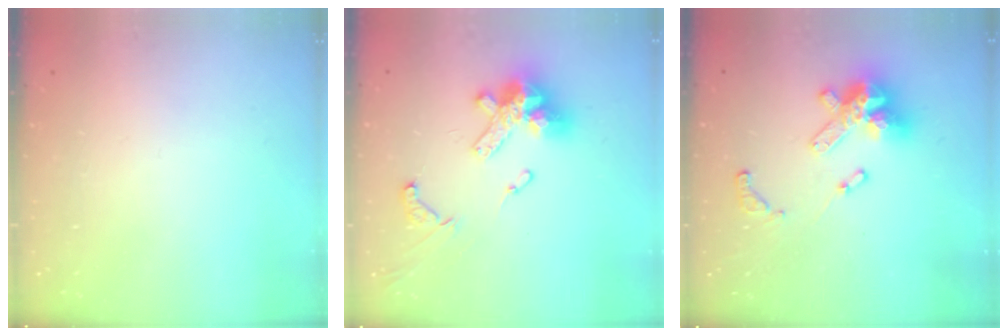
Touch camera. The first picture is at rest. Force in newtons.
{"total": 15.9, "press": 15.8, "slide": 2.0}
{"total": 16.1, "press": 16.0, "slide": 1.3}